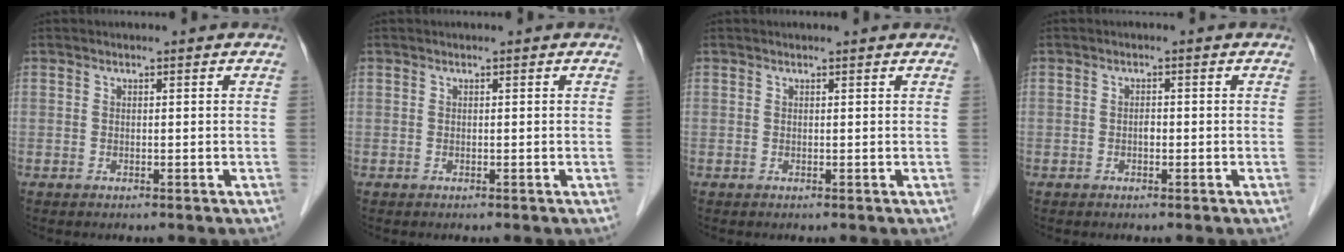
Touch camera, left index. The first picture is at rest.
{"total": 0.0}
{"total": 0.8, "force": [0.8, 0.0, 0.1], "torque": [-0.008, 0.002, 0.007]}
{"total": 0.9, "force": [-0.3, 0.5, 0.7], "torque": [-0.011, 0.002, -0.008]}